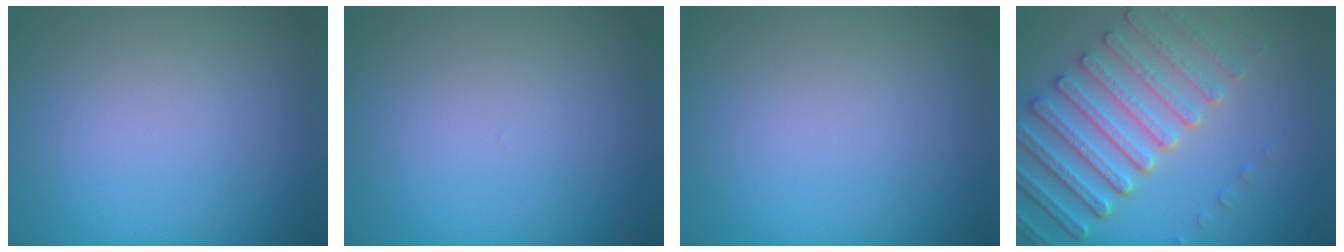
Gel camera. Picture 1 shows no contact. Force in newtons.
{"total": 0.0}
{"total": 0.0}
{"total": 6.9, "press": 5.7, "slide": 3.9}